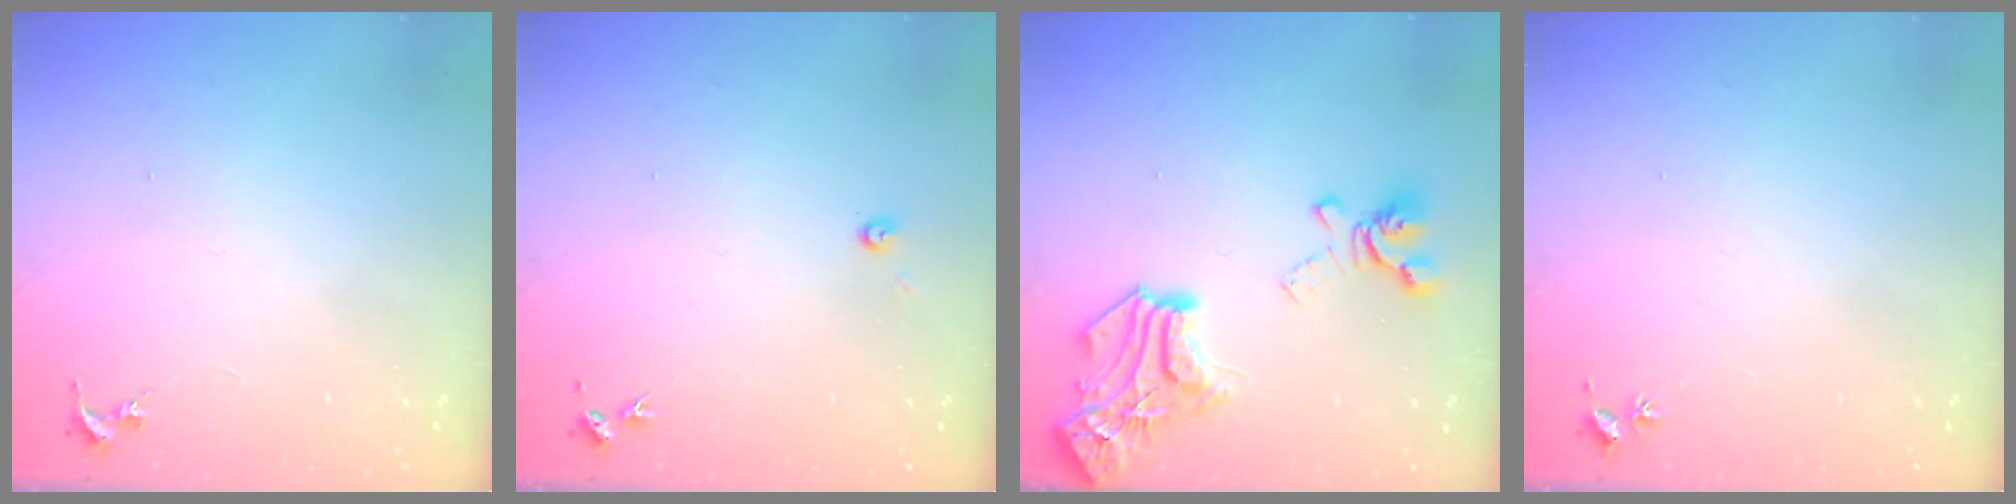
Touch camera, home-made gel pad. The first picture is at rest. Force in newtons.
{"total": 2.7, "press": 2.7, "slide": 0.2}
{"total": 19.7, "press": 19.7, "slide": 1.4}
{"total": 2.0, "press": 2.0, "slide": 0.3}